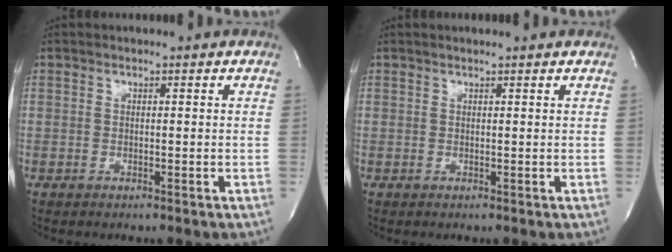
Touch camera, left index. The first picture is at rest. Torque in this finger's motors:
{"motor_torque": [0.17, -0.10, -0.03, 0.01]}